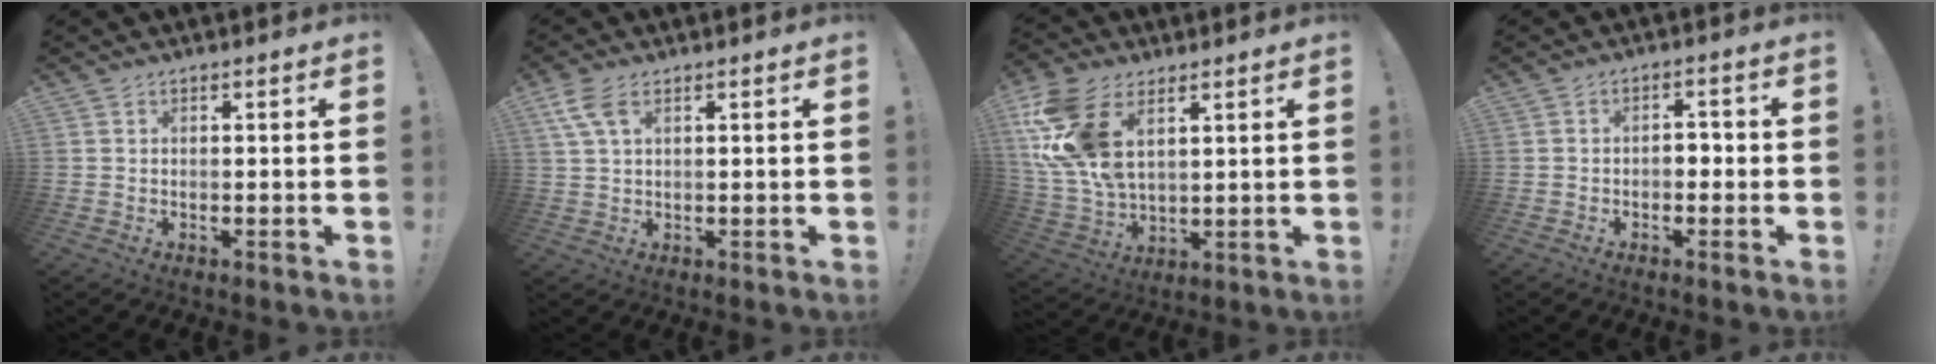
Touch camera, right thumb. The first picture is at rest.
{"total": 6.8, "force": [3.1, 3.5, 4.9], "torque": [-0.102, -0.003, 0.062]}
{"total": 17.5, "force": [7.5, 10.5, 11.8], "torque": [-0.253, -0.027, 0.141]}
{"total": 3.4, "force": [-1.4, 2.3, 2.2], "torque": [-0.033, 0.006, -0.027]}